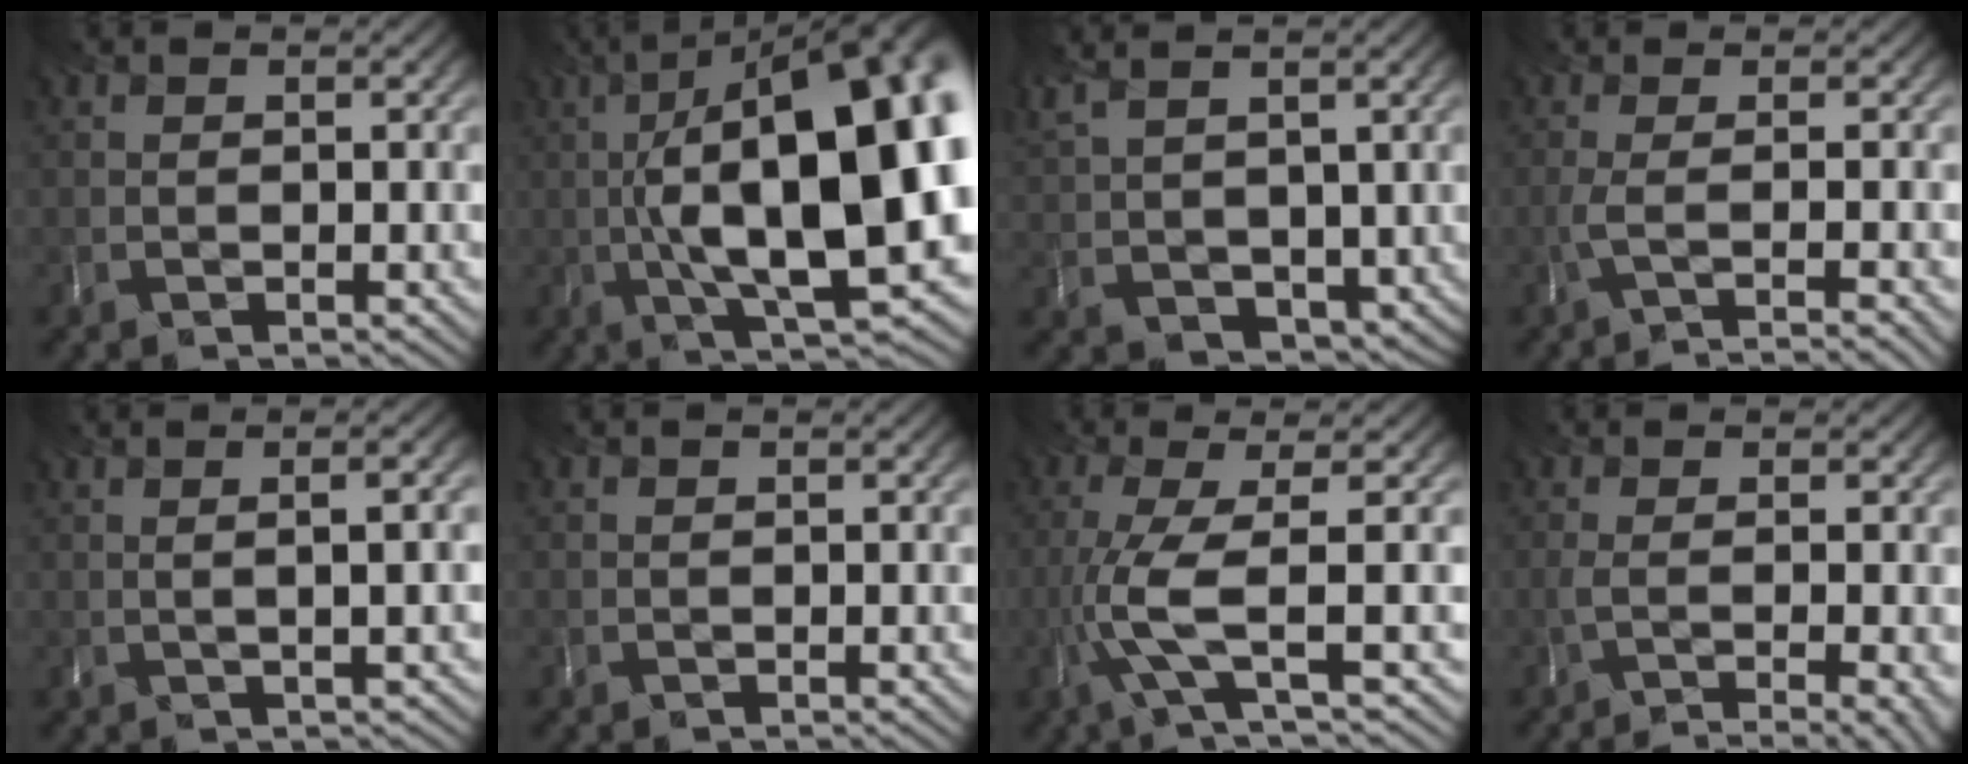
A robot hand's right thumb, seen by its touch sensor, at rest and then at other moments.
{"total": 18.1, "force": [-0.9, 7.0, 16.7], "torque": [-0.257, 0.017, -0.012]}
{"total": 5.0, "force": [2.3, 2.7, 3.6], "torque": [-0.115, -0.002, 0.060]}
{"total": 4.6, "force": [-1.8, 0.8, 4.1], "torque": [-0.058, -0.007, -0.039]}
{"total": 4.0, "force": [0.7, 1.1, 3.8], "torque": [-0.044, 0.021, -0.004]}
{"total": 0.0}
{"total": 6.0, "force": [-1.5, 0.9, 5.8], "torque": [-0.113, 0.004, -0.040]}
{"total": 6.7, "force": [-2.5, 1.8, 5.9], "torque": [-0.061, -0.012, -0.028]}